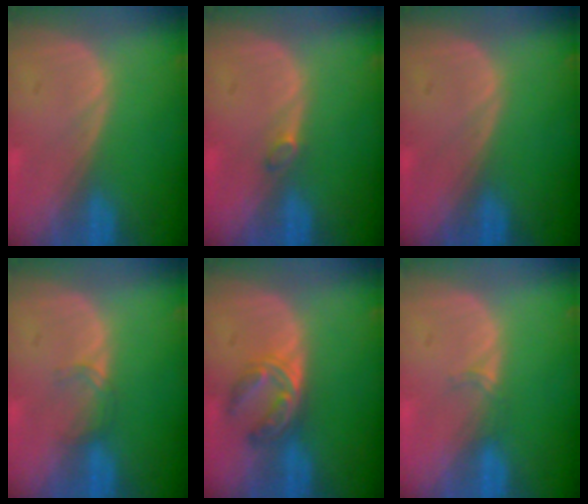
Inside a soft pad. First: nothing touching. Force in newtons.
{"total": 1.2, "press": 1.2, "slide": 0.2}
{"total": 0.0}
{"total": 1.5, "press": 1.5, "slide": 0.2}
{"total": 5.7, "press": 4.7, "slide": 3.2}
{"total": 1.3, "press": 1.0, "slide": 0.9}